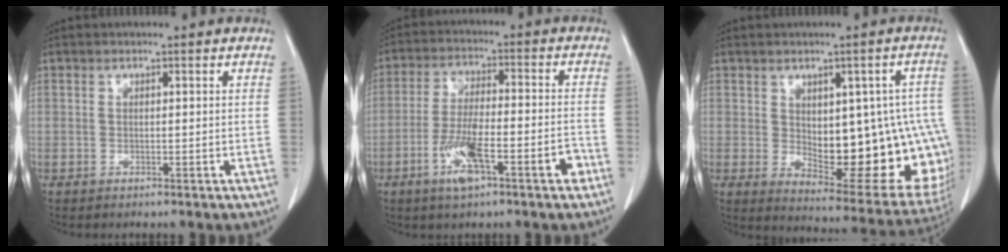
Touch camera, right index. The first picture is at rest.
{"total": 10.3, "force": [-5.1, 1.9, 8.8], "torque": [-0.158, 0.004, -0.084]}
{"total": 20.2, "force": [-1.8, 8.2, 18.3], "torque": [-0.165, 0.016, 0.009]}